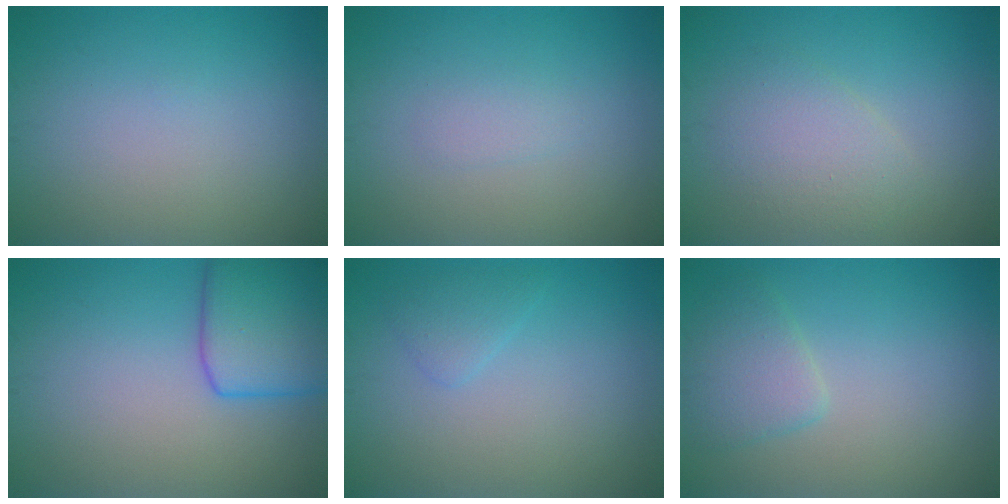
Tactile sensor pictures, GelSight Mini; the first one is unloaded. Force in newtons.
{"total": 1.0, "press": 1.0, "slide": 0.1}
{"total": 3.0, "press": 3.0, "slide": 0.2}
{"total": 6.4, "press": 6.4, "slide": 0.3}
{"total": 1.4, "press": 1.4, "slide": 0.1}
{"total": 2.6, "press": 2.6, "slide": 0.3}